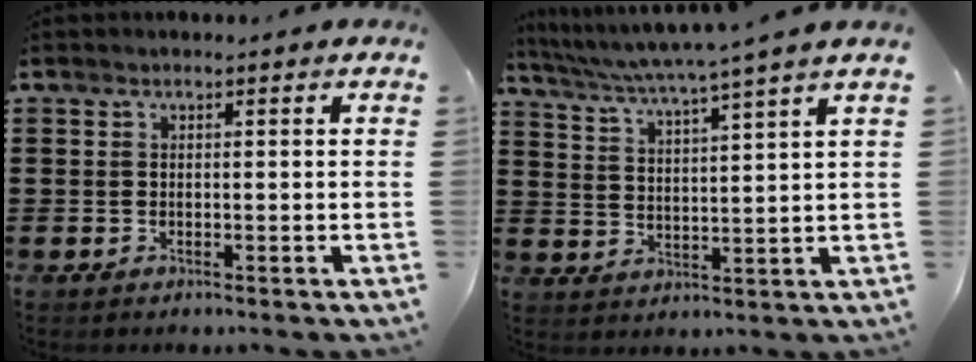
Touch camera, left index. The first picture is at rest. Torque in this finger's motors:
{"motor_torque": [1.01, -1.13, 0.29, 0.21]}